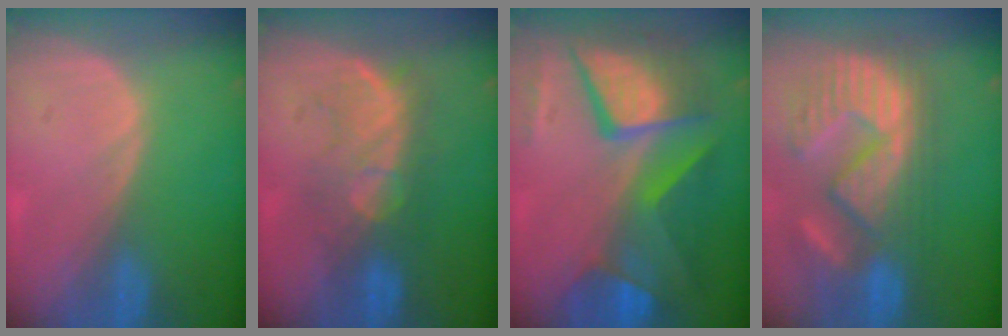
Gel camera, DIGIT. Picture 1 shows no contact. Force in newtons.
{"total": 7.7, "press": 7.5, "slide": 1.3}
{"total": 11.8, "press": 11.7, "slide": 1.2}
{"total": 12.6, "press": 11.8, "slide": 4.4}